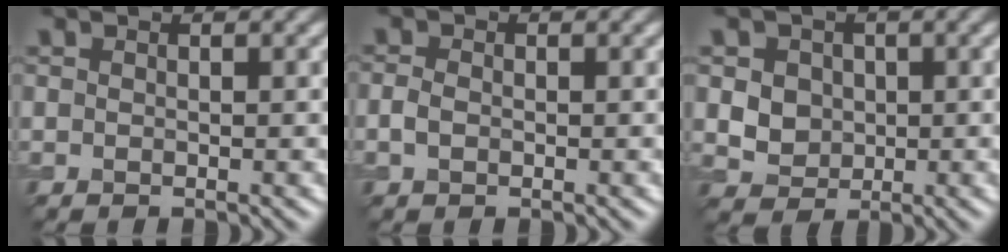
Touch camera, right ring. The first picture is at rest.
{"total": 1.4, "force": [-0.3, 1.0, 0.9], "torque": [-0.017, 0.000, -0.009]}
{"total": 4.1, "force": [0.7, 3.5, 2.0], "torque": [-0.040, 0.007, 0.013]}